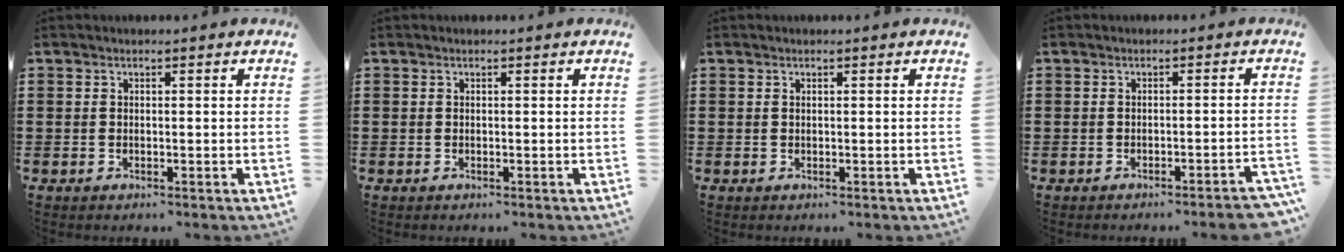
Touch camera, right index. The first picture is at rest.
{"total": 0.0}
{"total": 0.0}
{"total": 2.2, "force": [-1.9, -0.4, 1.1], "torque": [-0.019, -0.005, -0.036]}